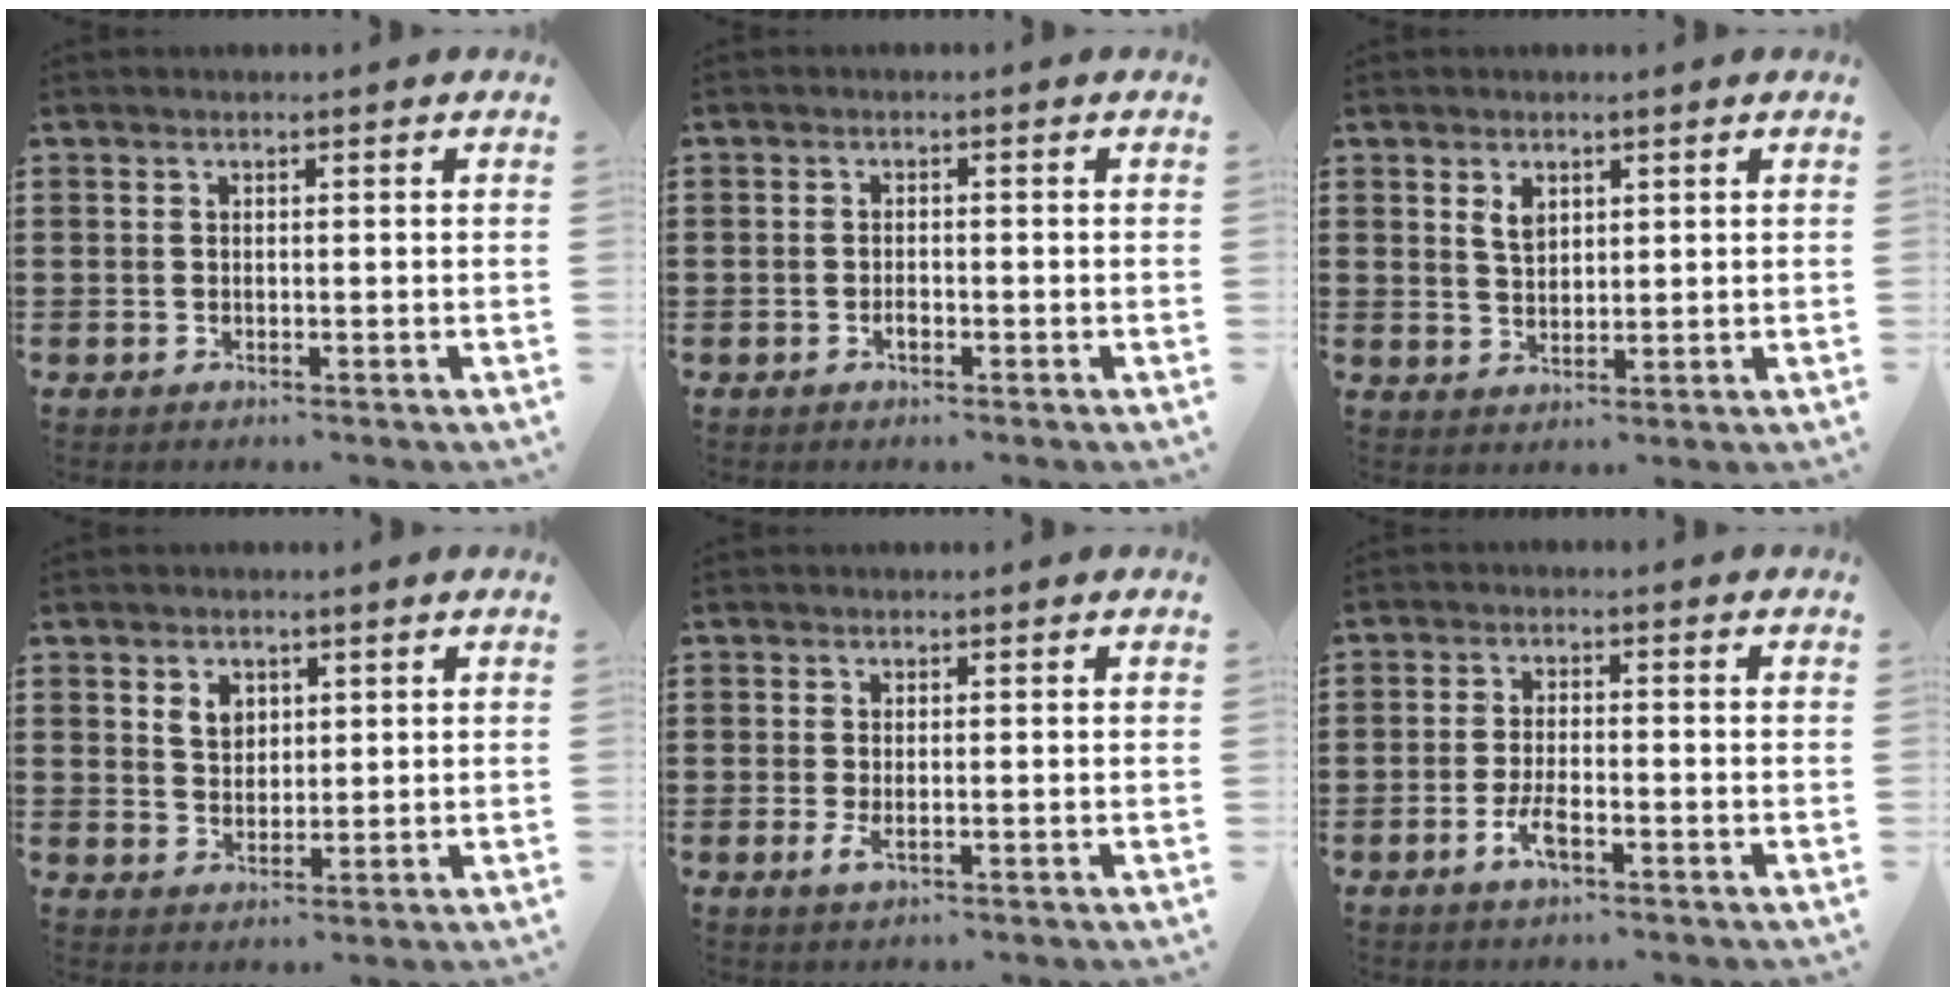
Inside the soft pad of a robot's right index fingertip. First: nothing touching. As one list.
[{"total": 1.2, "force": [-0.7, 0.6, 0.8], "torque": [-0.016, -0.002, -0.012]}, {"total": 2.8, "force": [1.4, 1.7, 1.7], "torque": [-0.040, 0.004, 0.027]}, {"total": 3.2, "force": [1.6, 2.3, 1.5], "torque": [-0.037, 0.009, 0.028]}, {"total": 1.6, "force": [-0.2, 0.5, 1.5], "torque": [-0.036, -0.006, -0.005]}, {"total": 3.9, "force": [-1.9, 1.4, 3.1], "torque": [-0.072, -0.001, -0.041]}]